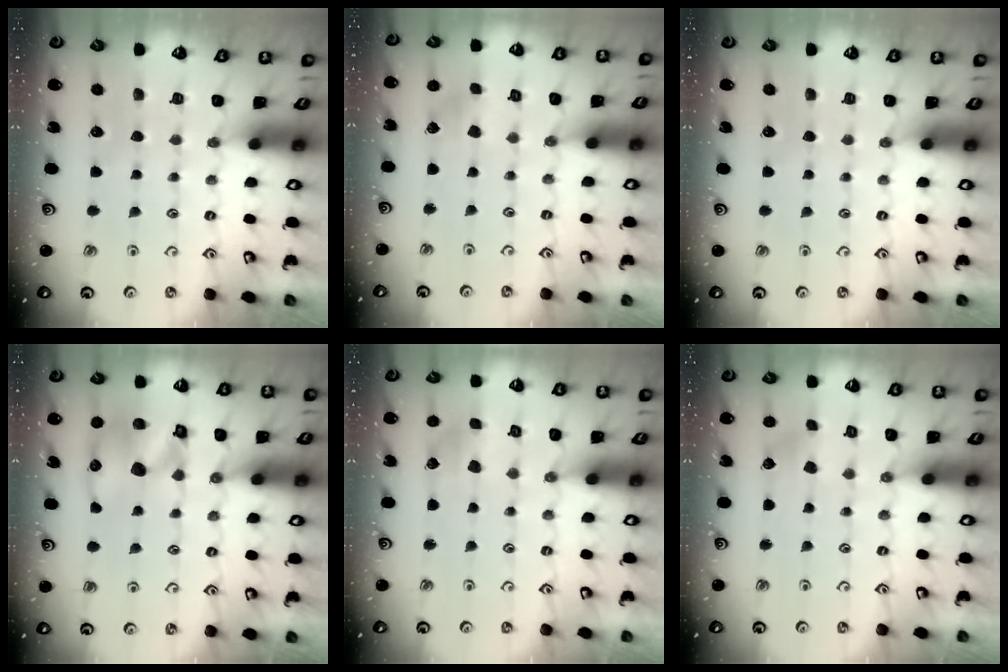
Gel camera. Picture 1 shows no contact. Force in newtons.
{"total": 2.6, "press": 2.6, "slide": 0.2}
{"total": 0.0}
{"total": 10.9, "press": 10.7, "slide": 1.5}
{"total": 2.9, "press": 2.9, "slide": 0.1}
{"total": 1.8, "press": 1.7, "slide": 0.6}